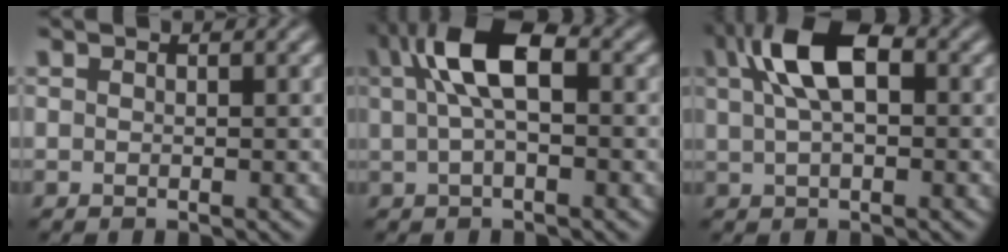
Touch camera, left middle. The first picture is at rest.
{"total": 6.2, "force": [1.3, 2.5, 5.5], "torque": [-0.108, 0.016, 0.021]}
{"total": 6.5, "force": [1.8, 3.0, 5.5], "torque": [-0.108, 0.016, 0.028]}